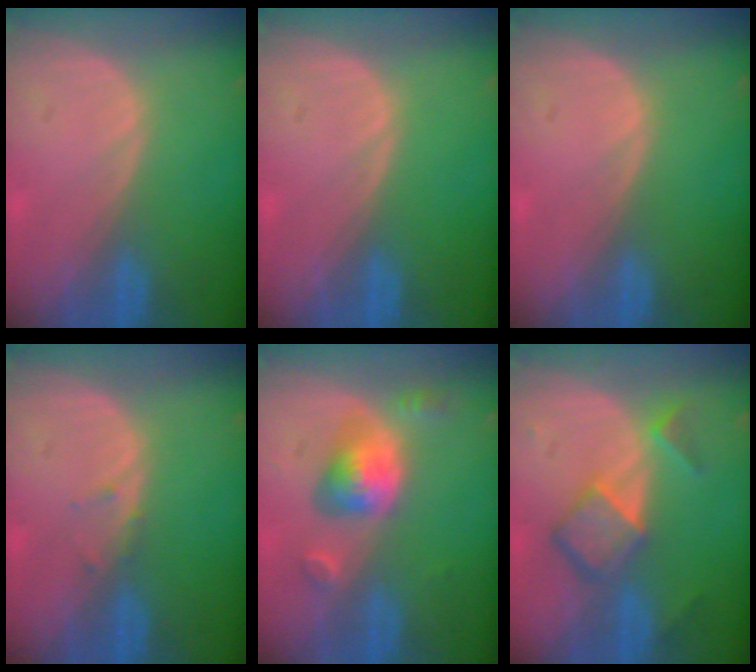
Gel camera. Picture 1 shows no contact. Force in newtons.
{"total": 0.0}
{"total": 0.0}
{"total": 0.8, "press": 0.8, "slide": 0.2}
{"total": 5.8, "press": 5.3, "slide": 2.4}
{"total": 6.8, "press": 5.9, "slide": 3.5}